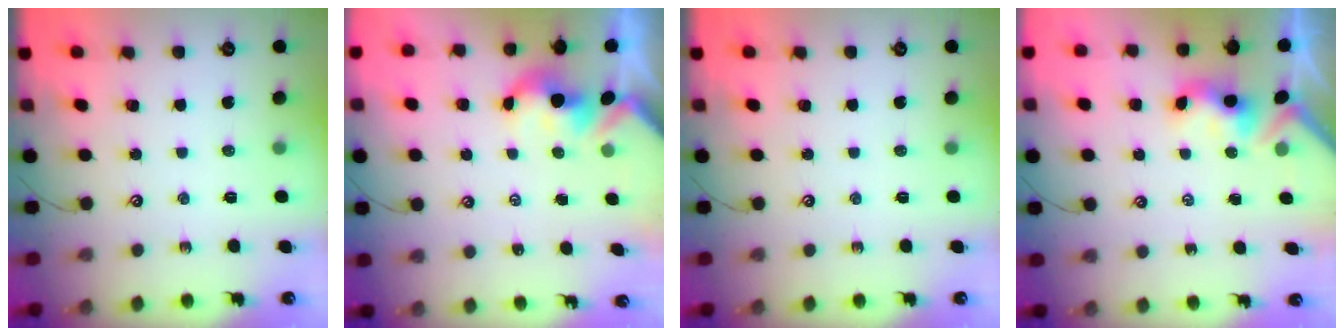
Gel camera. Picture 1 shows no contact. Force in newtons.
{"total": 2.7, "press": 2.7, "slide": 0.6}
{"total": 0.0}
{"total": 4.0, "press": 4.0, "slide": 0.2}